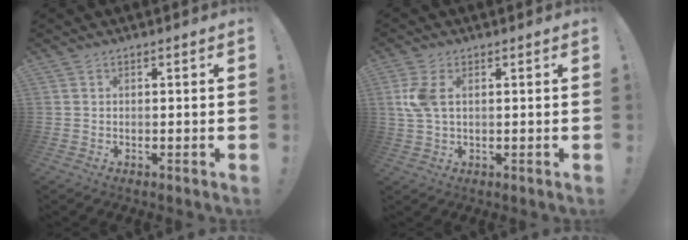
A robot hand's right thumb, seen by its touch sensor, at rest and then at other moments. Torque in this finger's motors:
{"motor_torque": [-0.35, 0.39, 0.34, -0.43, 0.01]}